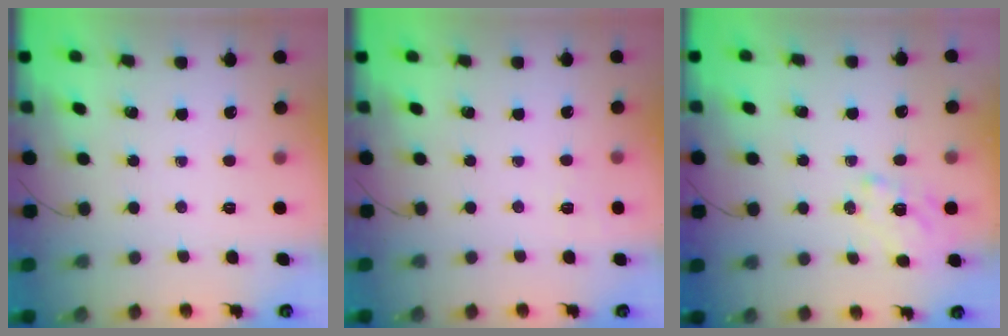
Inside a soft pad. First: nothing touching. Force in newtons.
{"total": 2.7, "press": 2.1, "slide": 1.7}
{"total": 1.4, "press": 1.2, "slide": 0.8}